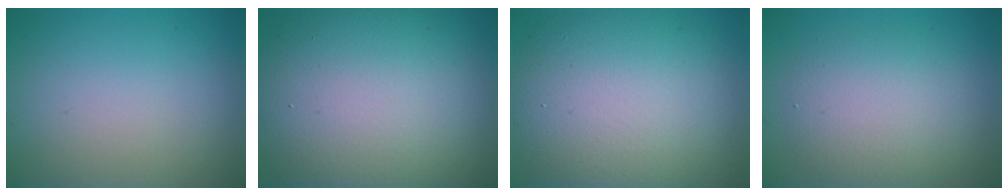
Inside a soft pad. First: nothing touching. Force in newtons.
{"total": 15.1, "press": 15.1, "slide": 0.5}
{"total": 12.3, "press": 12.3, "slide": 0.8}
{"total": 4.7, "press": 4.7, "slide": 0.2}